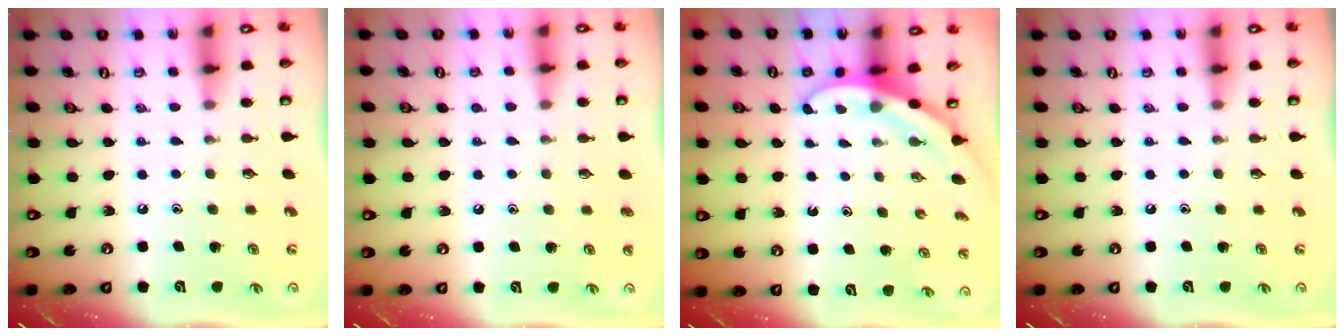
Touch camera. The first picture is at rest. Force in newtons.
{"total": 0.8, "press": 0.8, "slide": 0.1}
{"total": 3.2, "press": 3.2, "slide": 0.1}
{"total": 0.0}